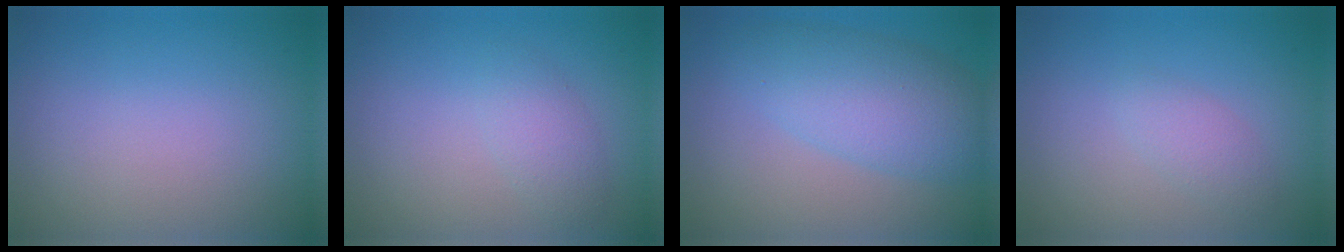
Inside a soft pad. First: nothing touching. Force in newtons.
{"total": 1.8, "press": 1.8, "slide": 0.0}
{"total": 5.9, "press": 5.9, "slide": 0.1}
{"total": 1.5, "press": 1.5, "slide": 0.0}